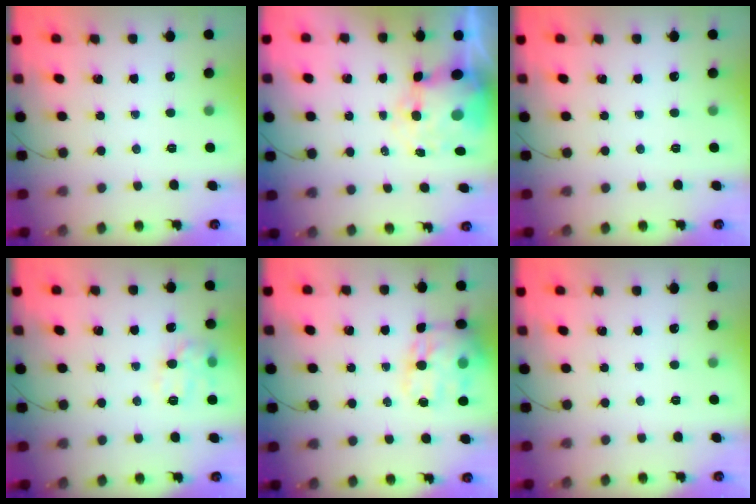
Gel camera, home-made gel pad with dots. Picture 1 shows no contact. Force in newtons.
{"total": 9.1, "press": 8.8, "slide": 2.3}
{"total": 0.0}
{"total": 12.0, "press": 12.0, "slide": 0.3}
{"total": 15.6, "press": 15.4, "slide": 2.7}
{"total": 0.0}